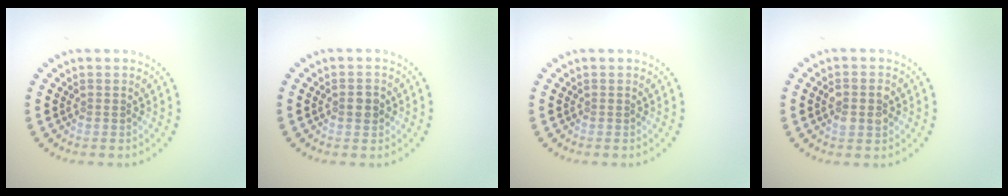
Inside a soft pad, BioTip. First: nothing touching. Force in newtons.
{"total": 1.4, "press": 1.4, "slide": 0.2}
{"total": 0.0}
{"total": 2.7, "press": 2.7, "slide": 0.2}